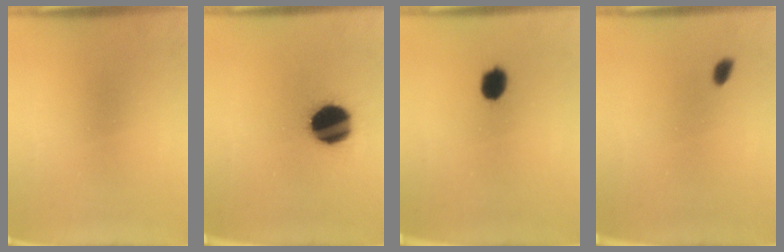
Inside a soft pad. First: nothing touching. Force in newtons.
{"total": 16.2}
{"total": 4.3}
{"total": 1.4}